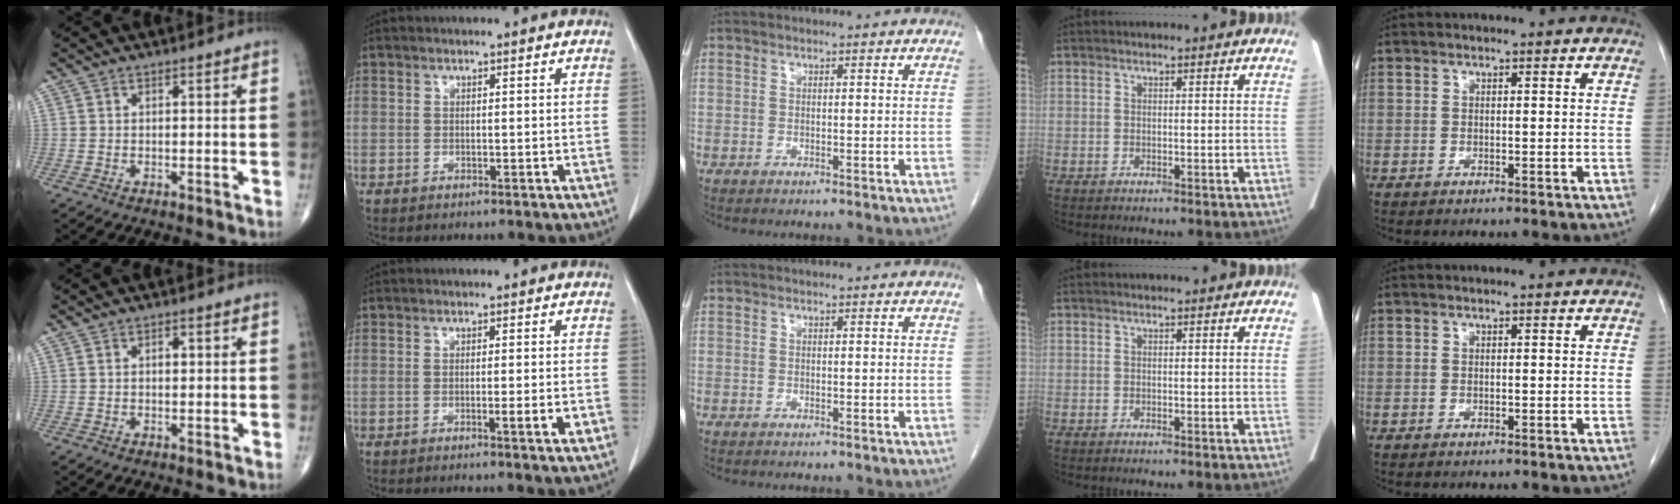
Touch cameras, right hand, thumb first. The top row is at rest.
{"thumb": {"total": 1.5, "force": [0.4, 0.9, 1.2], "torque": [-0.015, 0.001, 0.005]}, "index": {"total": 2.6, "force": [-0.7, 0.0, 2.5], "torque": [-0.034, -0.003, -0.009]}}